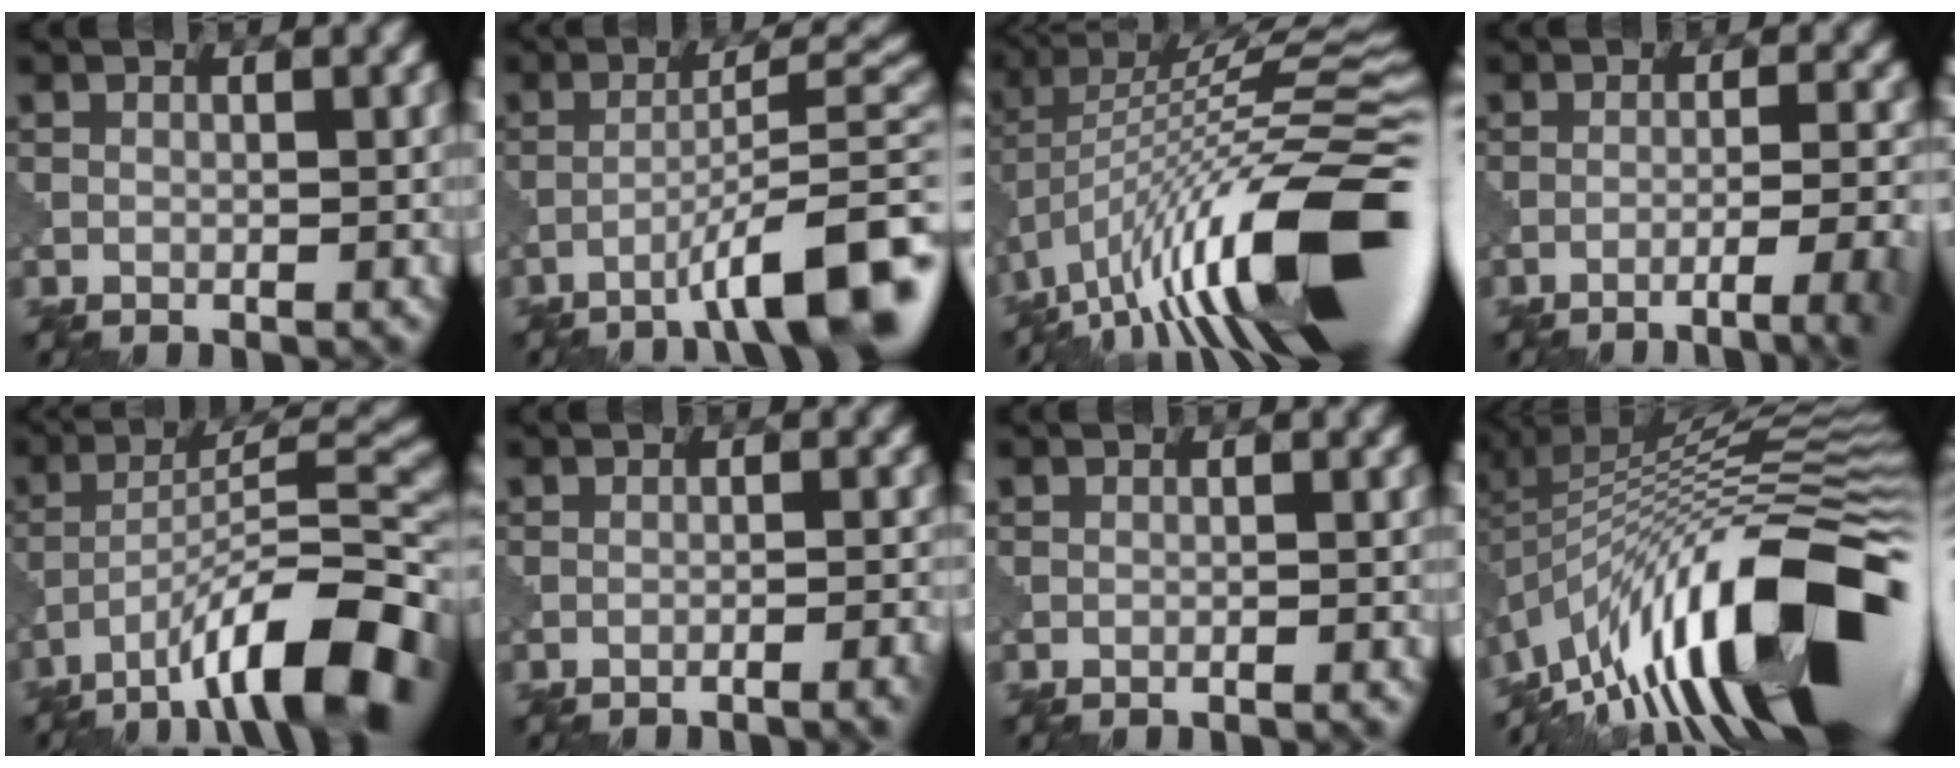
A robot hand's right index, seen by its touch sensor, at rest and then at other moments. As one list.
[{"total": 9.7, "force": [-5.8, 1.4, 7.7], "torque": [-0.100, 0.027, -0.092]}, {"total": 16.1, "force": [-5.9, 4.6, 14.3], "torque": [-0.222, 0.042, -0.119]}, {"total": 6.4, "force": [-4.2, 1.2, 4.6], "torque": [-0.062, 0.006, -0.058]}, {"total": 13.6, "force": [-8.0, 3.6, 10.4], "torque": [-0.161, 0.007, -0.132]}, {"total": 3.5, "force": [-2.5, 0.6, 2.3], "torque": [-0.030, 0.016, -0.046]}, {"total": 1.0, "force": [-0.7, 0.2, 0.6], "torque": [-0.010, 0.002, -0.022]}, {"total": 17.1, "force": [-6.3, 5.7, 14.9], "torque": [-0.207, 0.043, -0.139]}]